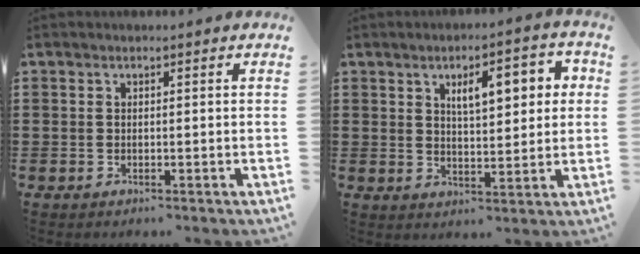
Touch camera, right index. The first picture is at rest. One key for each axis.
{"total": 6.6, "fx": 2.5, "fy": 2.6, "fz": 5.6, "tx": -0.090, "ty": 0.001, "tz": 0.035}